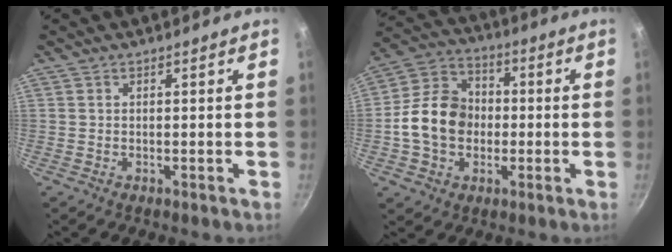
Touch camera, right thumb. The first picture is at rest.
{"total": 13.8, "force": [-1.3, 11.1, 8.1], "torque": [-0.115, 0.028, -0.039]}